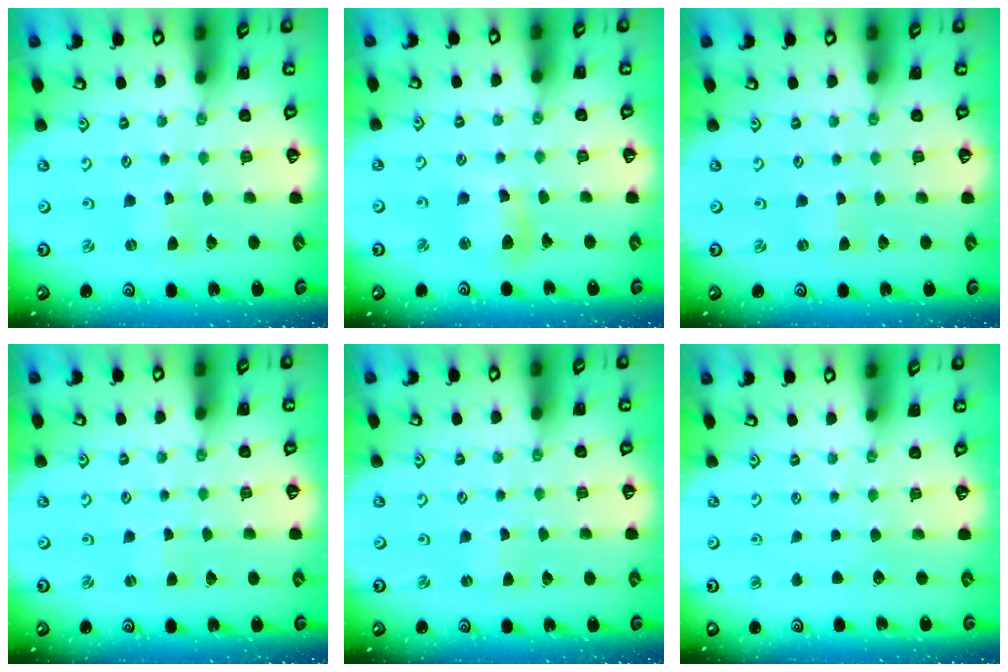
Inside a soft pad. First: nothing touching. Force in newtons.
{"total": 9.1, "press": 9.0, "slide": 0.8}
{"total": 0.0}
{"total": 0.8, "press": 0.8, "slide": 0.2}
{"total": 1.2, "press": 1.2, "slide": 0.2}
{"total": 0.0}